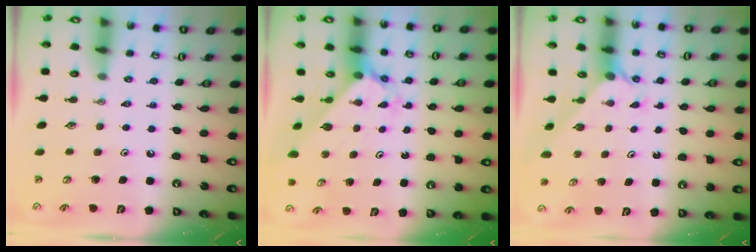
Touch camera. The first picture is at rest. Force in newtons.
{"total": 2.1, "press": 2.1, "slide": 0.2}
{"total": 2.1, "press": 2.0, "slide": 0.3}